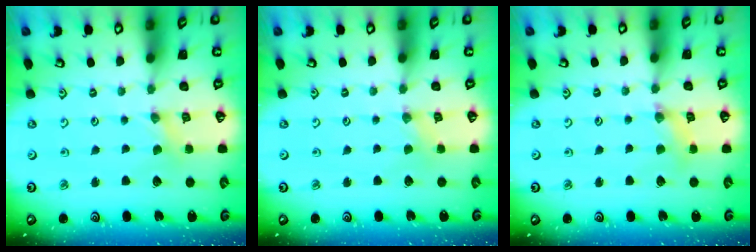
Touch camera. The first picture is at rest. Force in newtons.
{"total": 1.2, "press": 1.2, "slide": 0.1}
{"total": 3.3, "press": 3.3, "slide": 0.4}